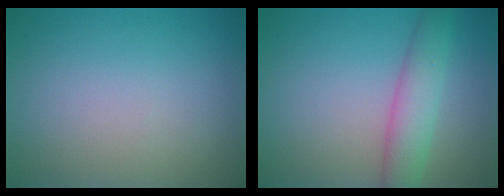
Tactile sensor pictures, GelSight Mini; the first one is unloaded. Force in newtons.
{"total": 4.1, "press": 4.1, "slide": 0.1}